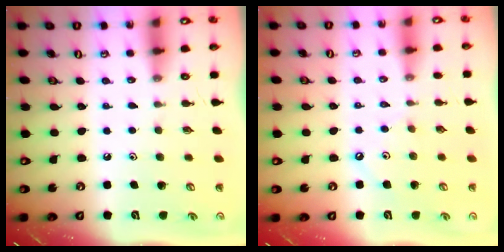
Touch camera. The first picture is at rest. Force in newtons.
{"total": 2.6, "press": 2.6, "slide": 0.3}